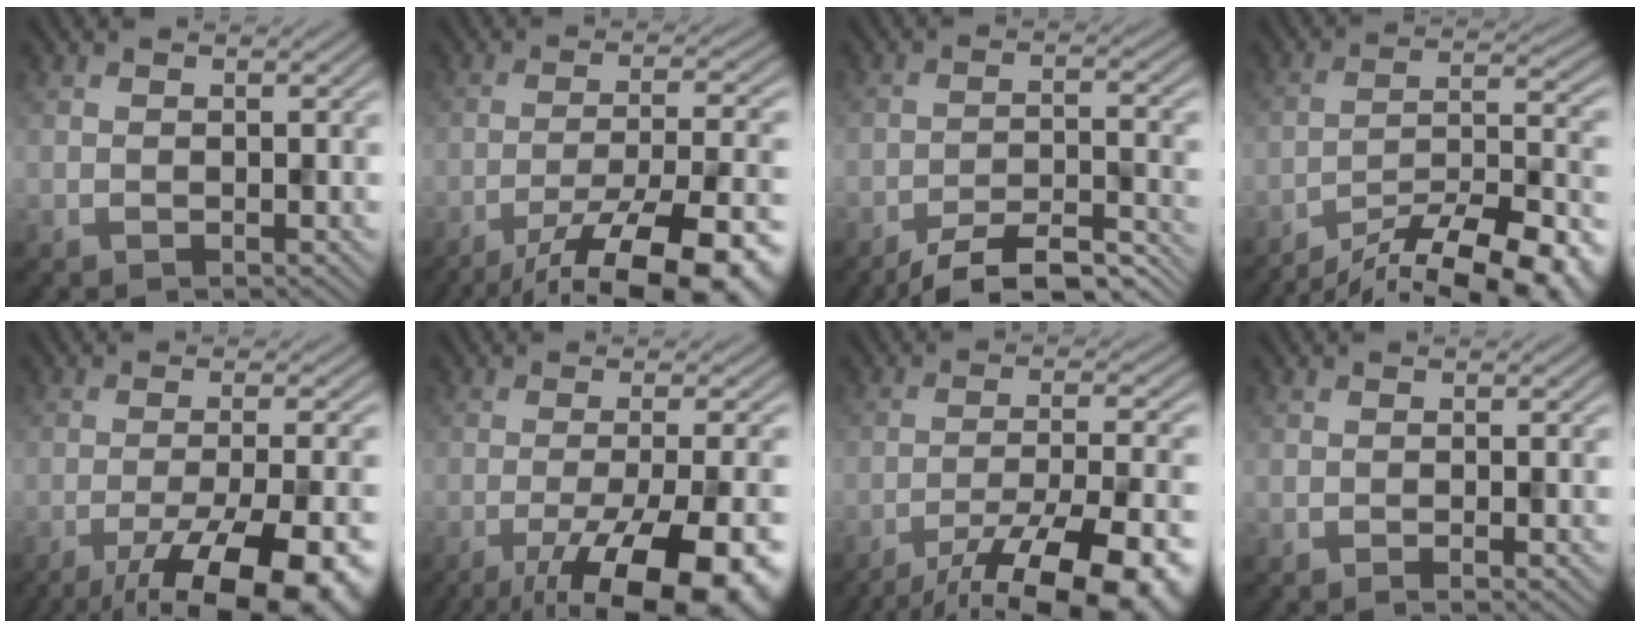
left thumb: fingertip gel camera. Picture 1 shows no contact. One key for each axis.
{"total": 16.1, "fx": -11.0, "fy": 4.1, "fz": 11.1, "tx": -0.156, "ty": -0.019, "tz": -0.154}
{"total": 8.2, "fx": -6.9, "fy": 1.5, "fz": 4.1, "tx": -0.074, "ty": -0.002, "tz": -0.103}
{"total": 18.1, "fx": -15.2, "fy": 4.1, "fz": 8.9, "tx": -0.119, "ty": -0.006, "tz": -0.224}
{"total": 15.7, "fx": -9.9, "fy": 4.4, "fz": 11.4, "tx": -0.162, "ty": -0.022, "tz": -0.130}
{"total": 15.9, "fx": -8.8, "fy": 4.3, "fz": 12.5, "tx": -0.168, "ty": -0.020, "tz": -0.120}
{"total": 17.4, "fx": -12.7, "fy": 4.7, "fz": 11.0, "tx": -0.138, "ty": -0.020, "tz": -0.172}
{"total": 1.2, "fx": -0.6, "fy": 0.1, "fz": 1.1, "tx": -0.013, "ty": 0.001, "tz": -0.014}